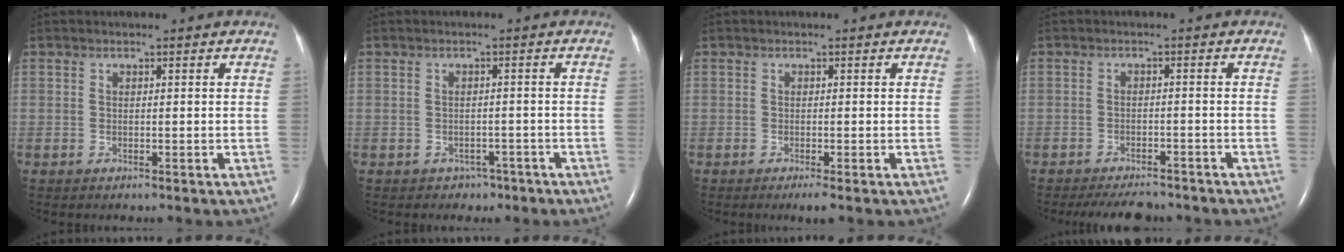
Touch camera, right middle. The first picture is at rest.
{"total": 2.4, "force": [-1.5, 1.8, 0.2], "torque": [-0.009, 0.013, -0.013]}
{"total": 1.4, "force": [-0.8, -0.1, 1.1], "torque": [-0.020, -0.005, -0.014]}
{"total": 7.1, "force": [-6.4, 2.1, 2.3], "torque": [-0.031, -0.010, -0.088]}